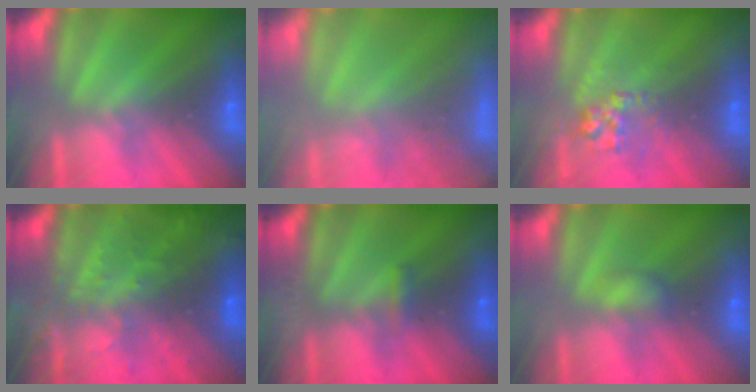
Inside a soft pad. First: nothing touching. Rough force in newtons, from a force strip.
{"total": 7.2}
{"total": 2.7}
{"total": 7.0}
{"total": 3.8}
{"total": 2.2}